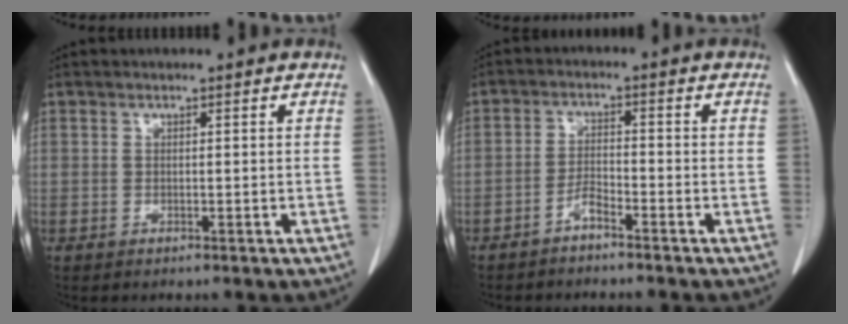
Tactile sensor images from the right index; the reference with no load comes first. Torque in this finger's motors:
{"motor_torque": [0.19, -0.15, 0.05, 0.04]}